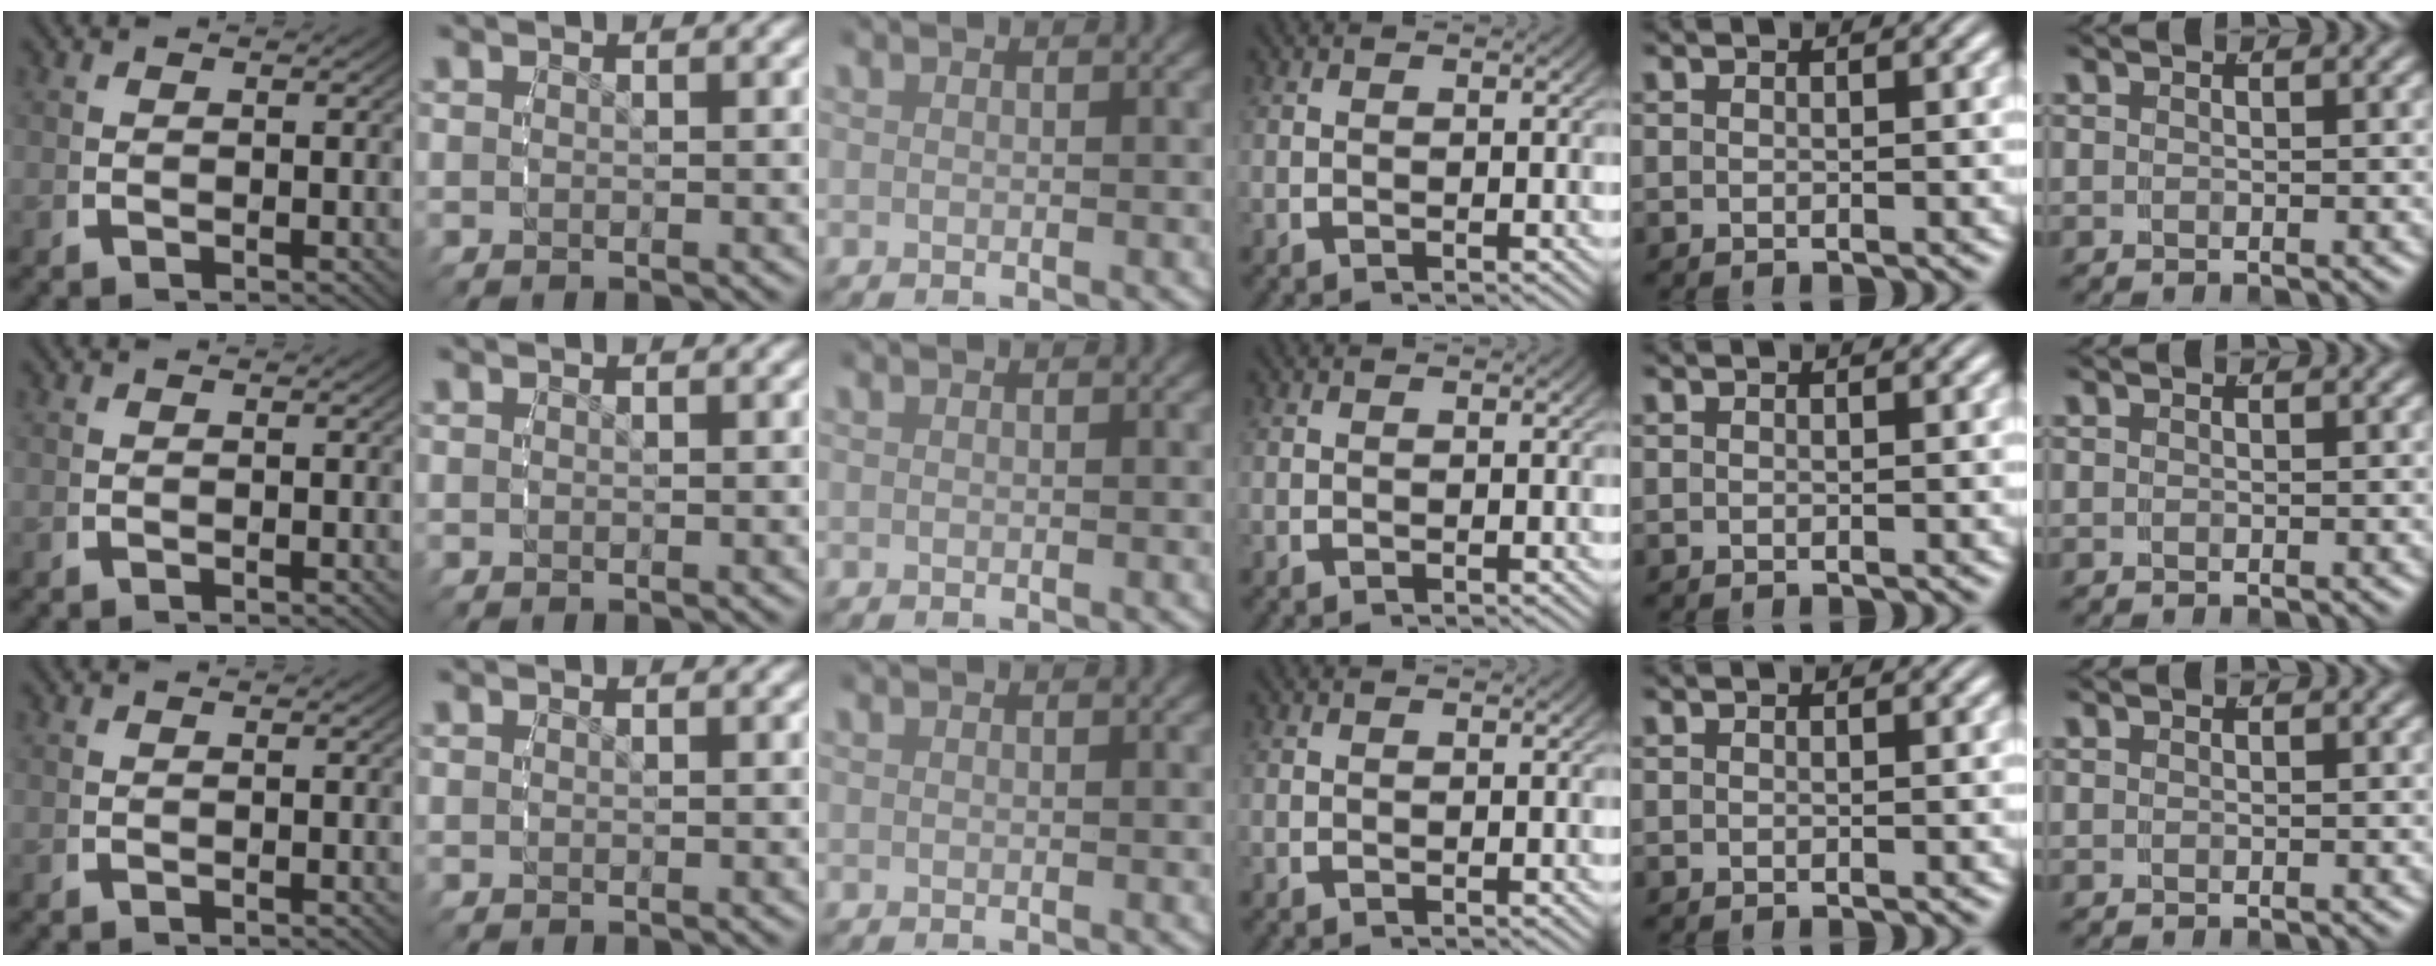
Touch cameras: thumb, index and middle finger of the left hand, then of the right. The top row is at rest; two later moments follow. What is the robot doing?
{"motion": "reach", "object": "jewelry box"}